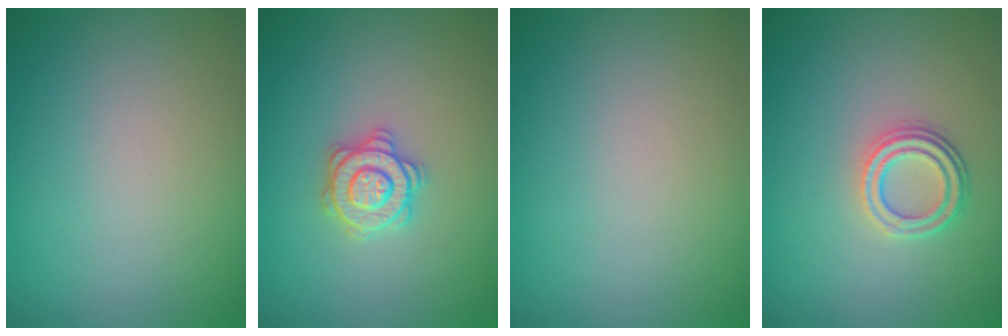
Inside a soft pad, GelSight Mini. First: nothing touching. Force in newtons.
{"total": 2.8, "press": 2.8, "slide": 0.4}
{"total": 0.0}
{"total": 2.8, "press": 2.3, "slide": 1.6}